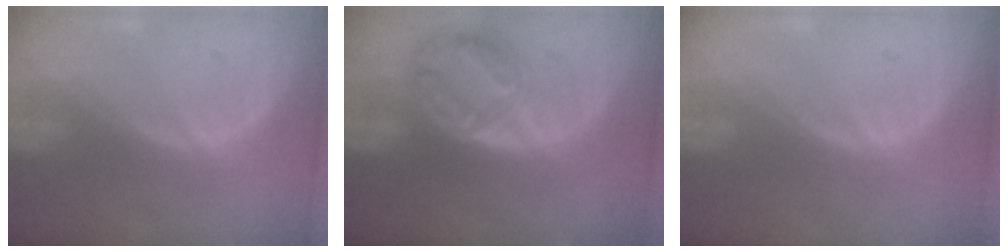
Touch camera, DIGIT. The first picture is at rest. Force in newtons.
{"total": 8.3, "press": 7.1, "slide": 4.2}
{"total": 0.0}